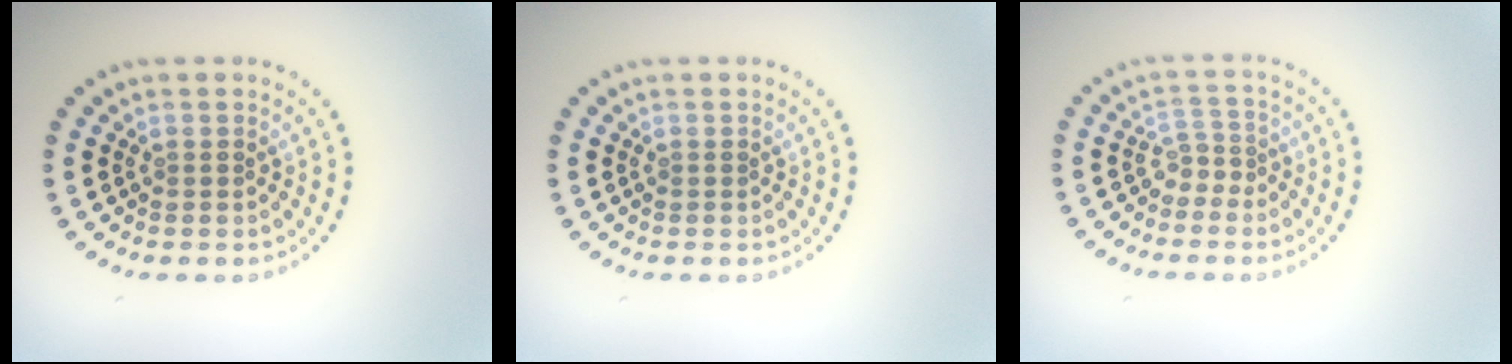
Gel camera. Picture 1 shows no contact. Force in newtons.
{"total": 0.0}
{"total": 1.7, "press": 1.1, "slide": 1.3}